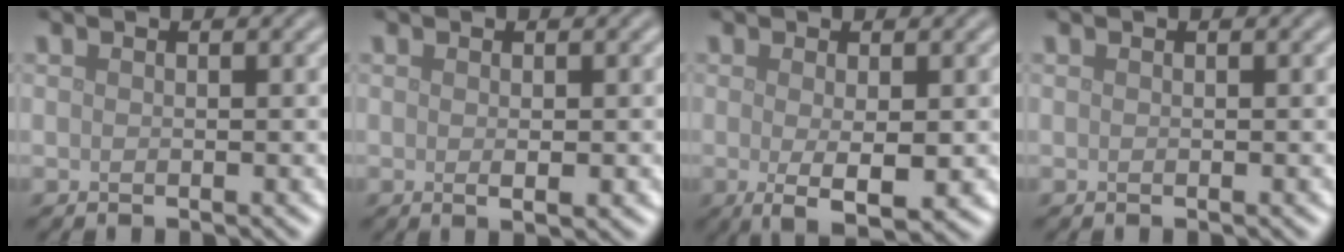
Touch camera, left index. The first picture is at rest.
{"total": 1.3, "force": [-0.1, 0.3, 1.3], "torque": [-0.021, -0.004, 0.000]}
{"total": 3.6, "force": [-0.5, 0.8, 3.5], "torque": [-0.057, -0.011, -0.004]}
{"total": 0.0}